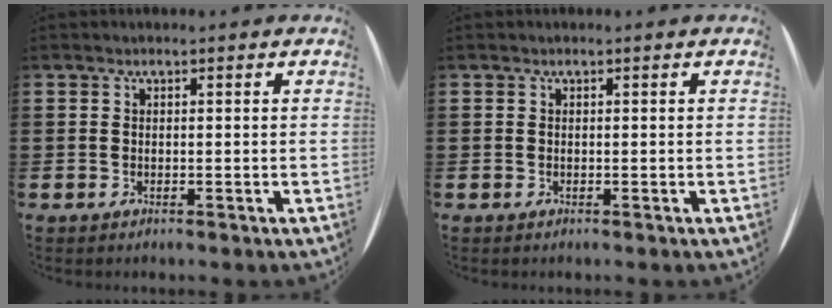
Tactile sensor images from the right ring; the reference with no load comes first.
{"total": 0.0}